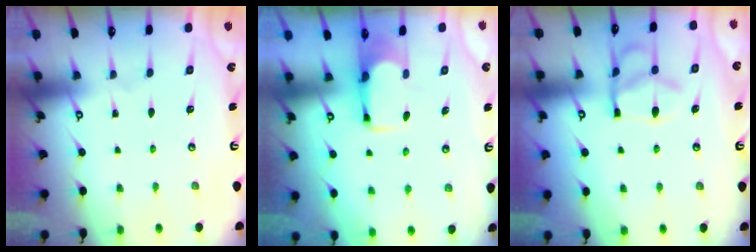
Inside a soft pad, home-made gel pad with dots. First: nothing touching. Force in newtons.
{"total": 1.8, "press": 1.6, "slide": 0.7}
{"total": 13.1, "press": 13.1, "slide": 1.4}